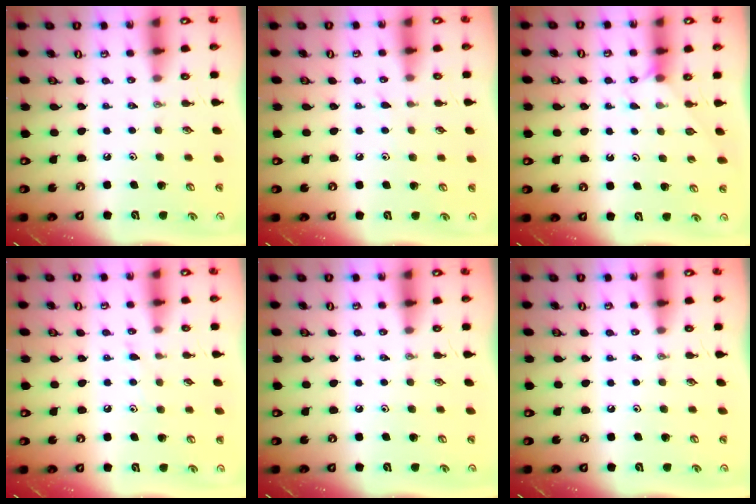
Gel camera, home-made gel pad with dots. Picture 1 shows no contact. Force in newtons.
{"total": 4.5, "press": 4.4, "slide": 0.7}
{"total": 4.6, "press": 4.5, "slide": 0.6}
{"total": 4.4, "press": 4.4, "slide": 0.4}
{"total": 0.0}
{"total": 0.0}